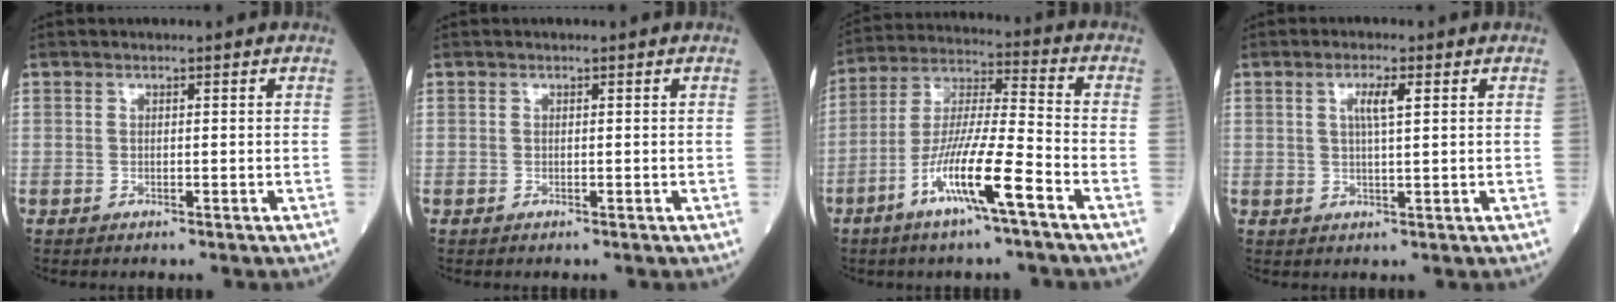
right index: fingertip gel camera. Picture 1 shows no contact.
{"total": 0.0}
{"total": 12.5, "force": [-6.2, 0.3, 10.9], "torque": [-0.213, -0.006, -0.122]}
{"total": 3.3, "force": [1.1, 0.2, 3.1], "torque": [-0.059, 0.000, 0.020]}